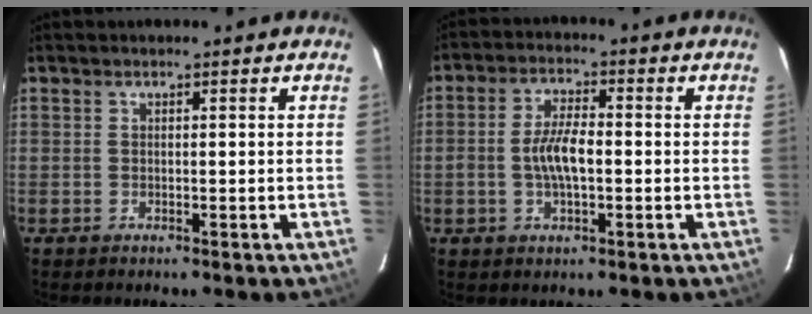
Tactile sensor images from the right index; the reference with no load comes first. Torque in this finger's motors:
{"motor_torque": [0.23, -0.06, 0.24, 0.10]}